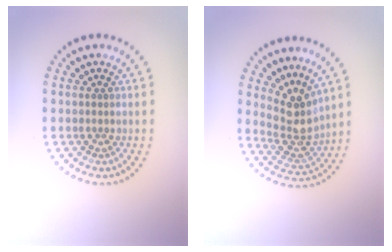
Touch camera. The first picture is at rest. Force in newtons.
{"total": 3.9, "press": 2.9, "slide": 2.7}